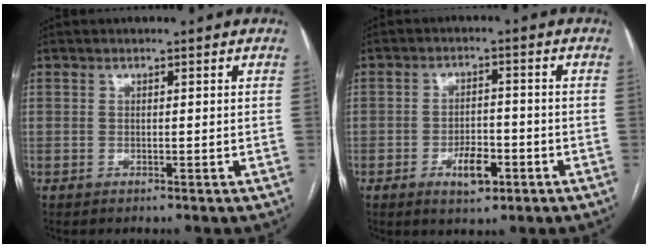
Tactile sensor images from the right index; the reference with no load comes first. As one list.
[{"total": 5.1, "force": [-2.4, 2.2, 4.0], "torque": [-0.063, 0.002, -0.034]}]